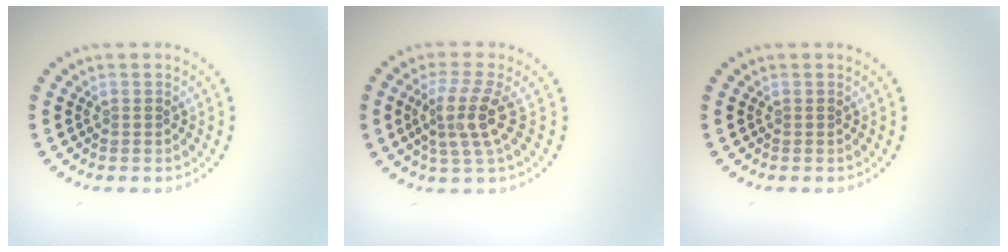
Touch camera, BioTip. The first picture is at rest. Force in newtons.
{"total": 3.7, "press": 2.7, "slide": 2.5}
{"total": 0.0}